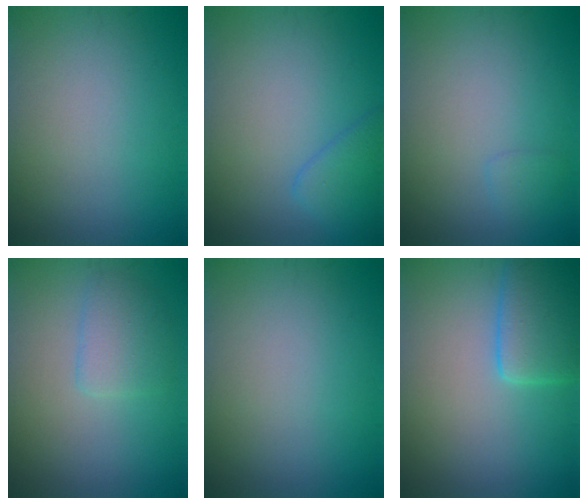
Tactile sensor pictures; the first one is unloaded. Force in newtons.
{"total": 2.5, "press": 2.5, "slide": 0.2}
{"total": 0.9, "press": 0.8, "slide": 0.1}
{"total": 2.4, "press": 2.4, "slide": 0.2}
{"total": 0.0}
{"total": 4.7, "press": 4.7, "slide": 0.3}